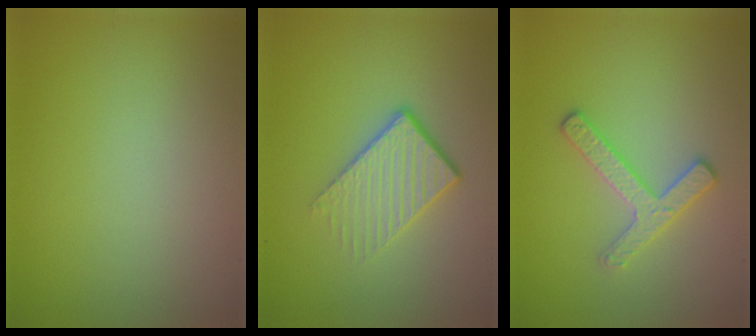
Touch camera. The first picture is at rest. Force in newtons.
{"total": 4.4, "press": 2.8, "slide": 3.4}
{"total": 2.5, "press": 2.5, "slide": 0.4}